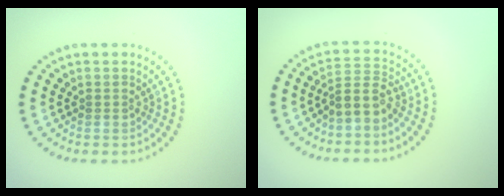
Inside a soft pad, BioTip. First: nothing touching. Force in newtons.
{"total": 2.8, "press": 2.2, "slide": 1.7}